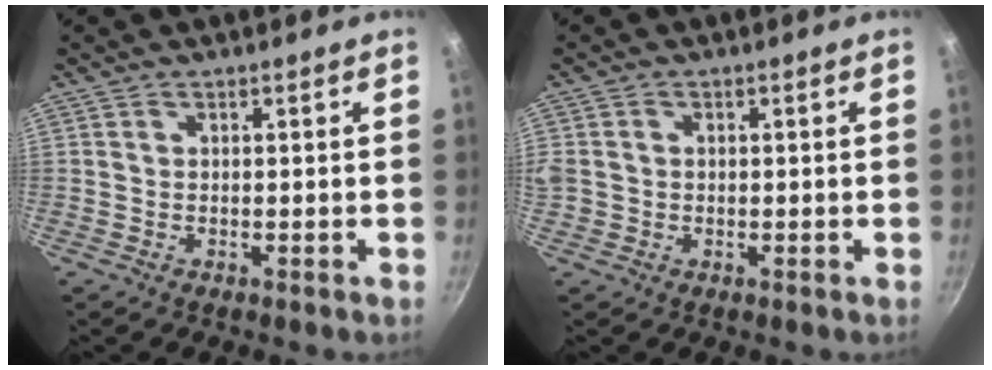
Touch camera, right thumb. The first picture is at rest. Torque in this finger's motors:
{"motor_torque": [0.08, -0.15, 0.31, 0.27, -0.01]}